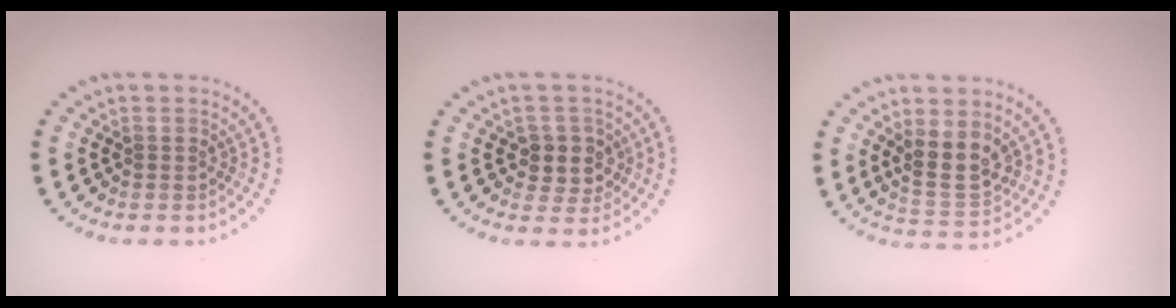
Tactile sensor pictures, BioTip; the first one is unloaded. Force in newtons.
{"total": 2.9, "press": 2.6, "slide": 1.3}
{"total": 3.7, "press": 3.4, "slide": 1.4}